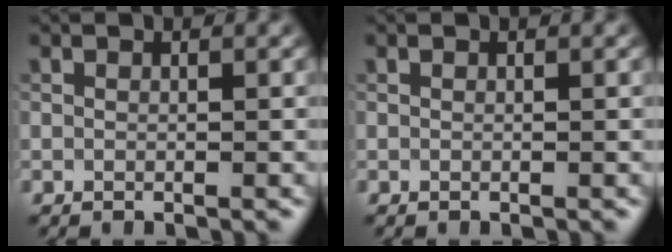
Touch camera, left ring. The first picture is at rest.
{"total": 0.0}